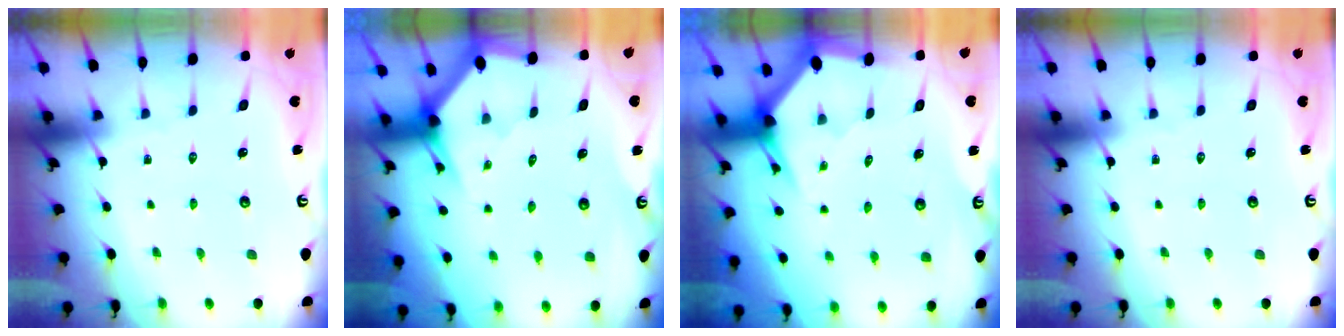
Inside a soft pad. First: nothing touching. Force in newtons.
{"total": 2.3, "press": 2.3, "slide": 0.1}
{"total": 3.1, "press": 3.1, "slide": 0.2}
{"total": 0.0}